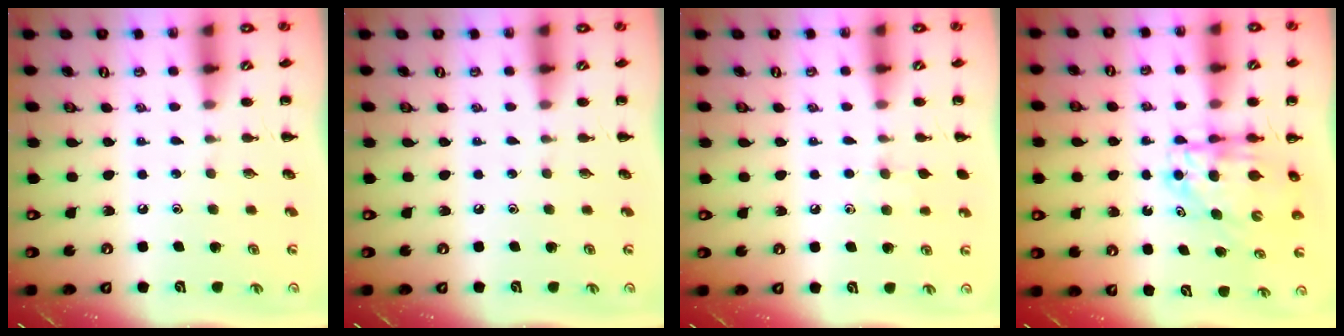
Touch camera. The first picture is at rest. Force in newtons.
{"total": 0.0}
{"total": 5.5, "press": 5.1, "slide": 2.0}
{"total": 6.4, "press": 6.2, "slide": 1.3}